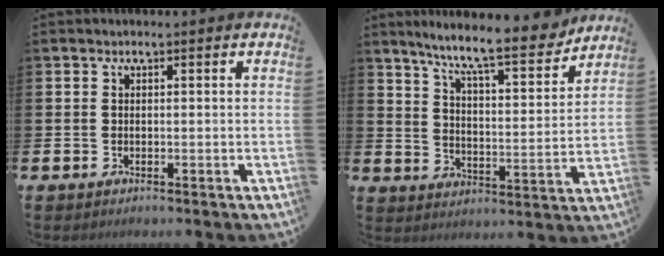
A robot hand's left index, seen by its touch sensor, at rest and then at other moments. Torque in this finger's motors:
{"motor_torque": [1.00, -1.14, 0.72, 0.21]}